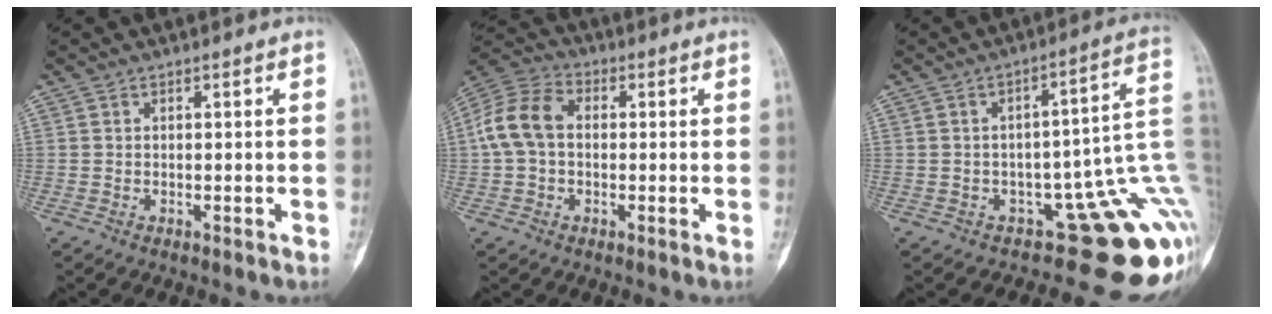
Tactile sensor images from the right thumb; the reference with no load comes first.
{"total": 10.7, "force": [0.5, 7.7, 7.4], "torque": [-0.147, 0.032, -0.002]}
{"total": 16.5, "force": [-5.0, 8.0, 13.6], "torque": [-0.078, 0.074, -0.055]}